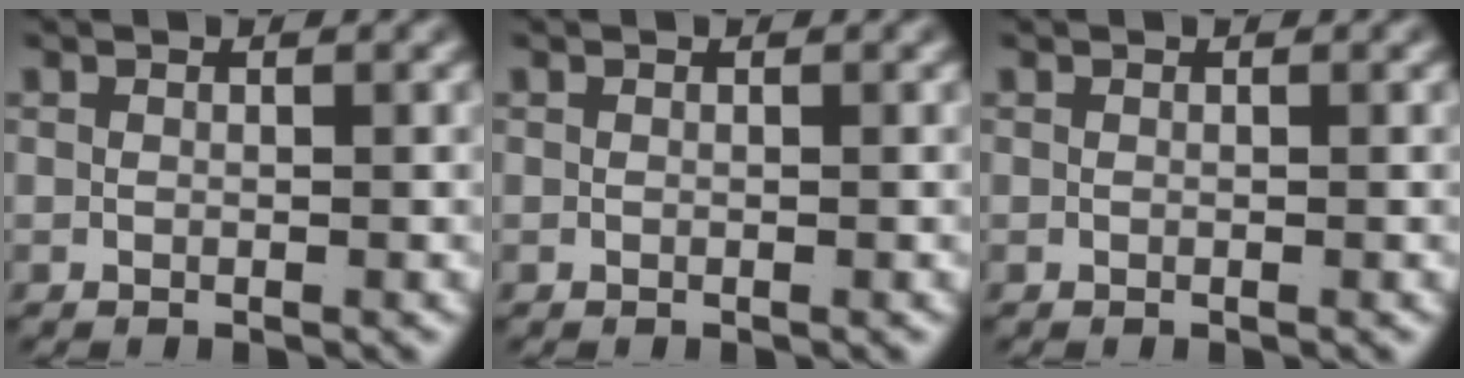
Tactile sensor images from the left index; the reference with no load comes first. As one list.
[{"total": 0.0}, {"total": 0.0}]